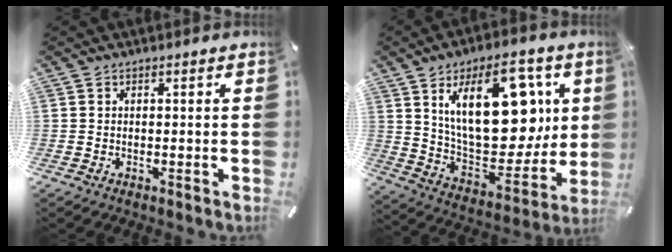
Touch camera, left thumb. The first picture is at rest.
{"total": 24.1, "force": [8.6, 12.8, 18.5], "torque": [-0.310, -0.042, 0.142]}